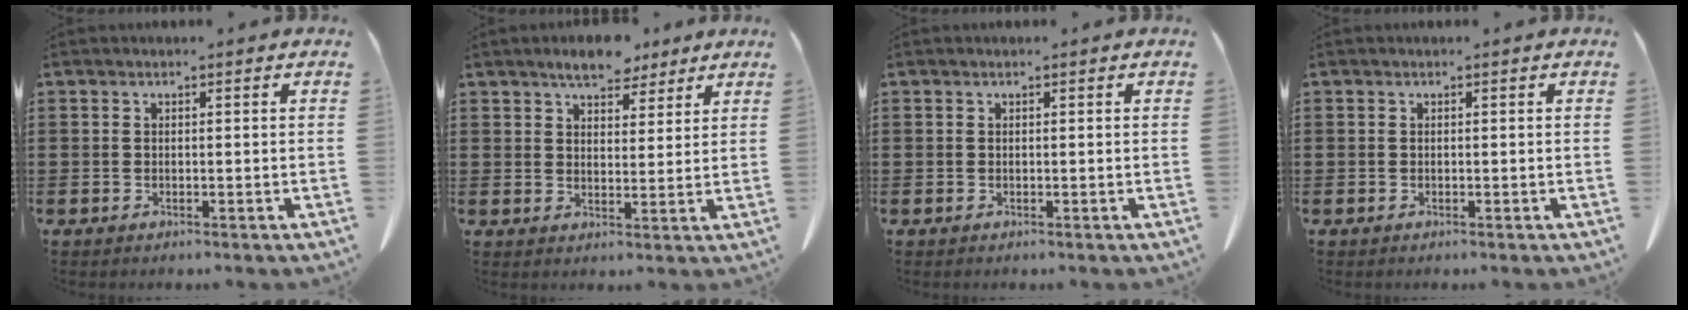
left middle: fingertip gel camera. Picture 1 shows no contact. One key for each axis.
{"total": 5.2, "fx": 4.7, "fy": 1.8, "fz": 1.5, "tx": -0.034, "ty": -0.008, "tz": 0.086}
{"total": 0.0}
{"total": 0.0}